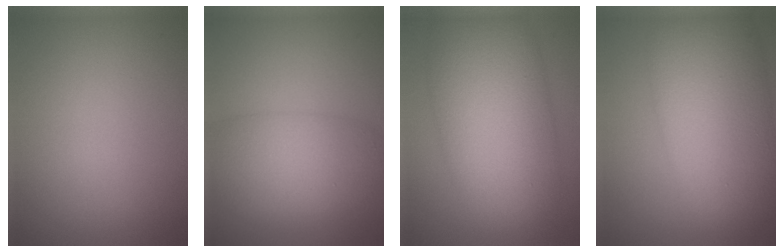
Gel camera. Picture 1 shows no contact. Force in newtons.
{"total": 6.6, "press": 6.6, "slide": 0.2}
{"total": 12.0, "press": 12.0, "slide": 0.4}
{"total": 11.5, "press": 11.5, "slide": 0.2}